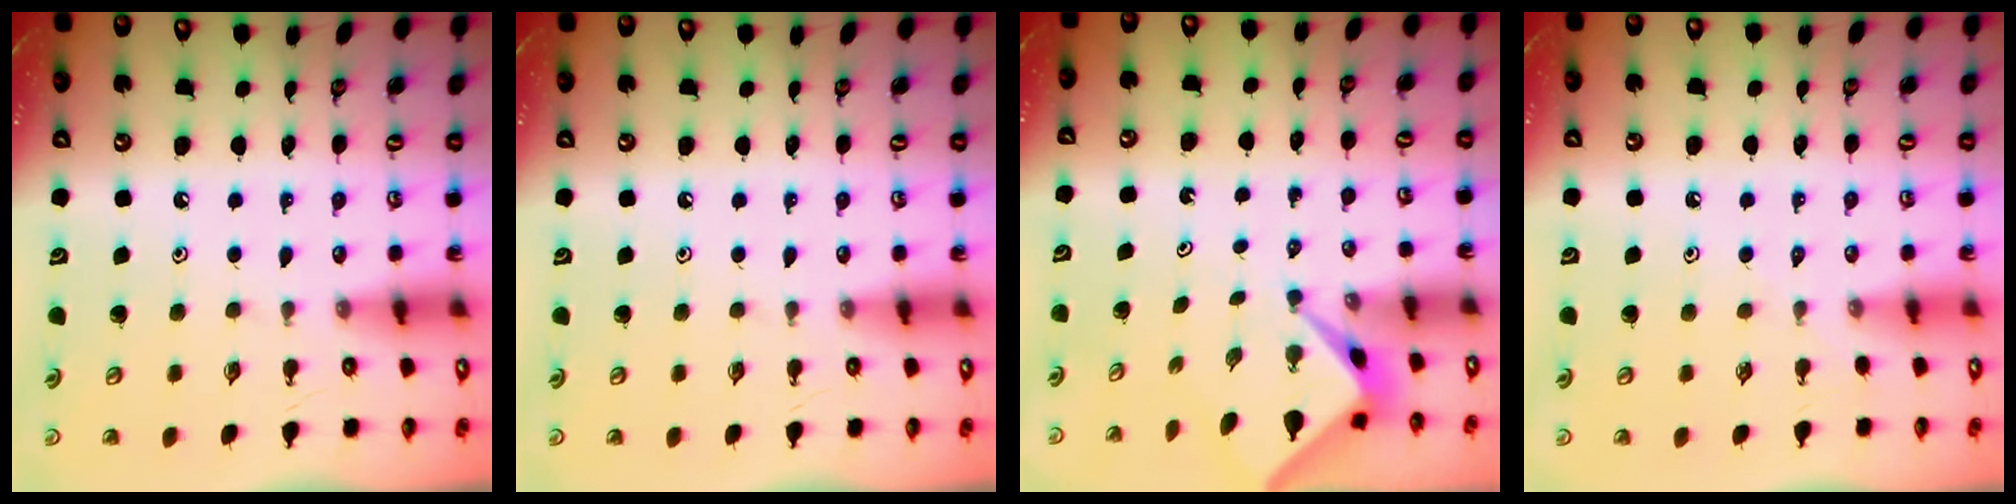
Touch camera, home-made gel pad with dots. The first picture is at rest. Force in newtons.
{"total": 0.0}
{"total": 2.2, "press": 2.2, "slide": 0.2}
{"total": 3.5, "press": 3.4, "slide": 0.6}